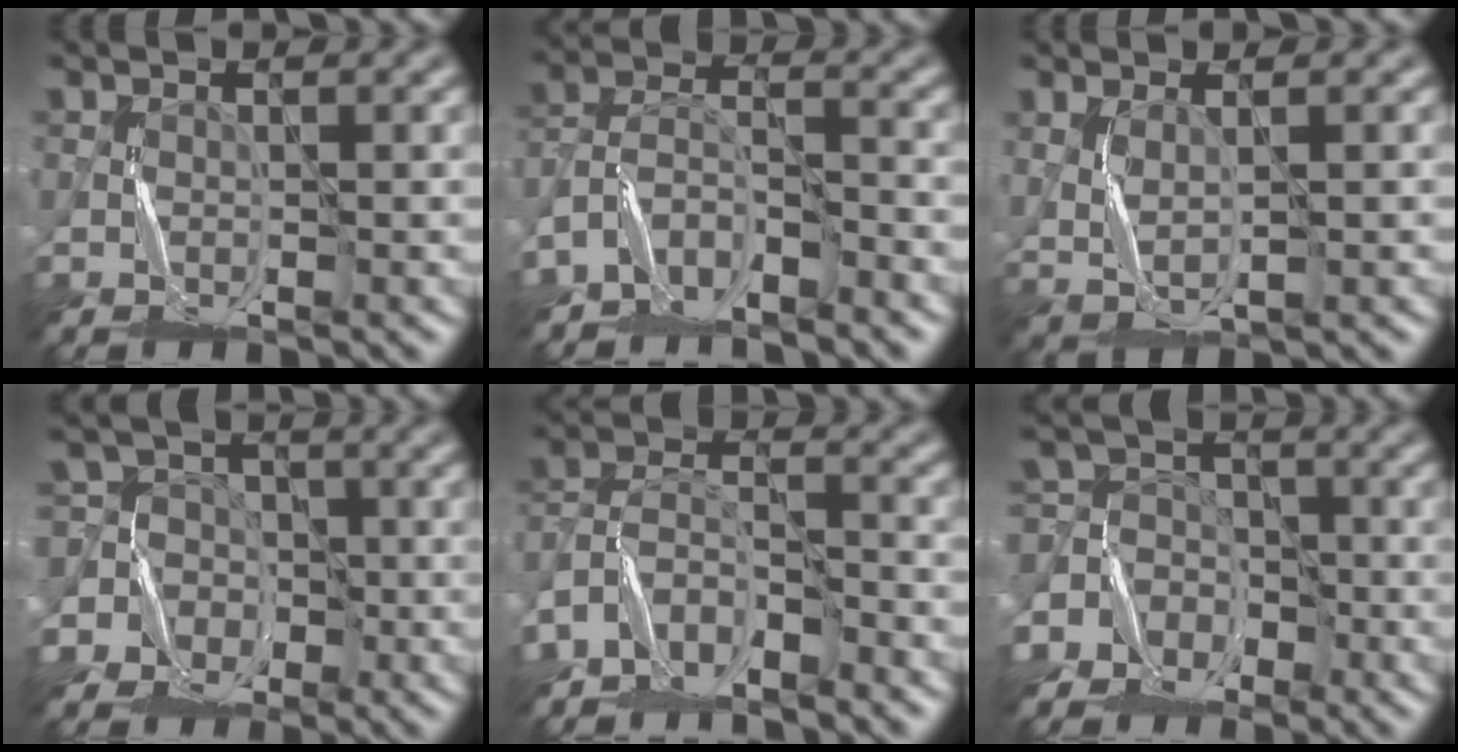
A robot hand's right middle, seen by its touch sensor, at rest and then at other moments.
{"total": 5.1, "force": [-4.5, 1.6, 1.8], "torque": [-0.034, 0.002, -0.096]}
{"total": 2.0, "force": [0.8, 0.7, 1.7], "torque": [-0.046, -0.007, 0.024]}
{"total": 6.9, "force": [-1.5, 6.6, 1.2], "torque": [-0.025, 0.040, -0.083]}
{"total": 5.7, "force": [-4.9, 2.1, 1.9], "torque": [-0.037, 0.001, -0.106]}
{"total": 7.1, "force": [-3.6, 6.0, 0.7], "torque": [-0.005, 0.021, -0.092]}